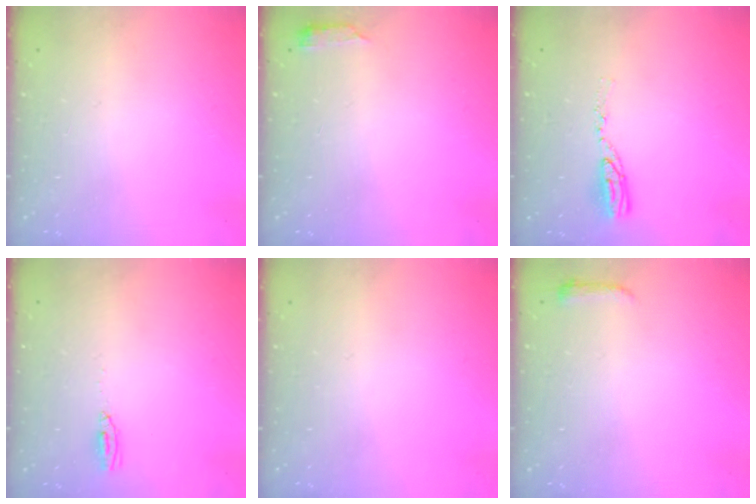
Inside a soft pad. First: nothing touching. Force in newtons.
{"total": 2.6, "press": 2.6, "slide": 0.5}
{"total": 5.9, "press": 5.9, "slide": 0.5}
{"total": 3.4, "press": 3.0, "slide": 1.7}
{"total": 0.0}
{"total": 3.0, "press": 2.9, "slide": 0.6}